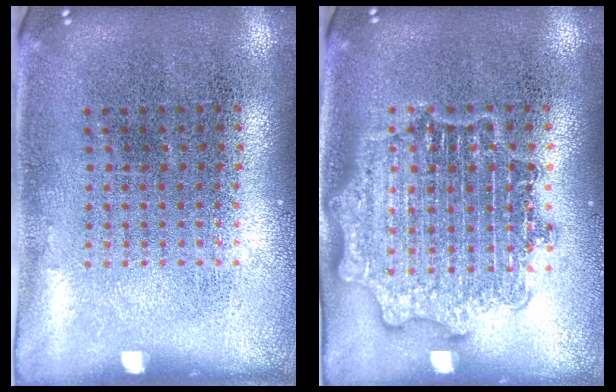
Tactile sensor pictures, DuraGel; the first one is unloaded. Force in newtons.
{"total": 2.4, "press": 2.4, "slide": 0.3}